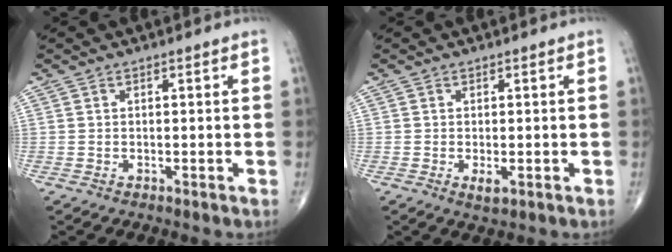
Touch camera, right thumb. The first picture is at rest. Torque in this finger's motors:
{"motor_torque": [-0.08, 0.30, -0.02, 0.29, 0.05]}